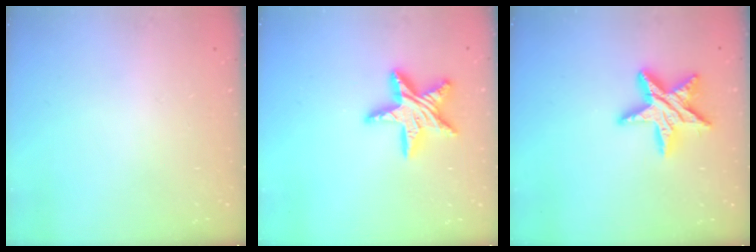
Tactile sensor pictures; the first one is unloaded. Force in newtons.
{"total": 14.8, "press": 14.7, "slide": 1.2}
{"total": 14.6, "press": 14.6, "slide": 1.1}